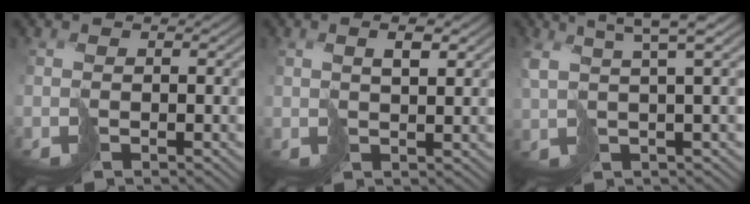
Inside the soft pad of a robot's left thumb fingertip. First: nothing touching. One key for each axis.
{"total": 2.6, "fx": 1.6, "fy": 0.5, "fz": 2.0, "tx": -0.035, "ty": 0.006, "tz": 0.032}
{"total": 5.6, "fx": 3.0, "fy": 1.0, "fz": 4.6, "tx": -0.078, "ty": 0.020, "tz": 0.052}